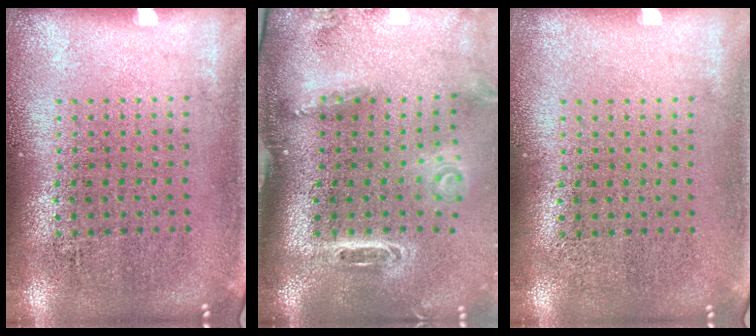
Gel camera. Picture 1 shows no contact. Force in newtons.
{"total": 3.0, "press": 2.1, "slide": 2.1}
{"total": 0.0}